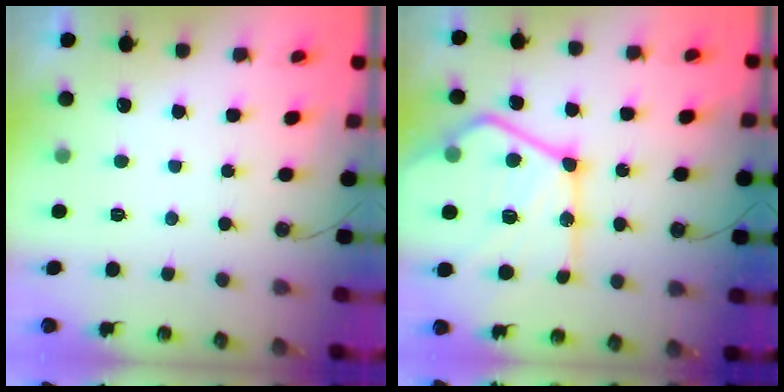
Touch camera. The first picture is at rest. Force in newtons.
{"total": 29.0, "press": 28.8, "slide": 3.0}